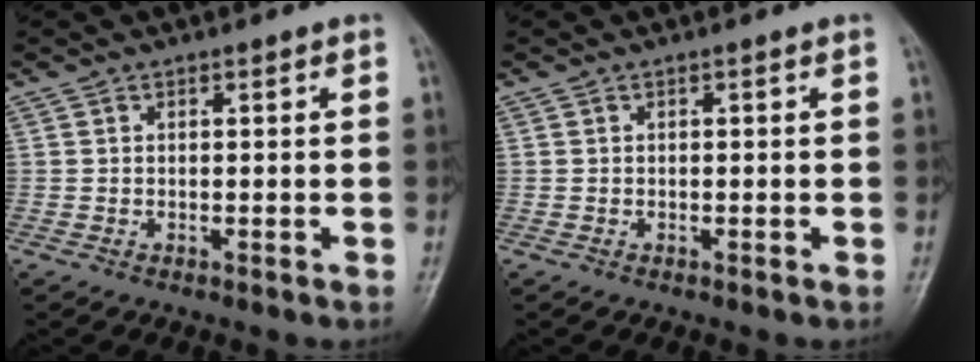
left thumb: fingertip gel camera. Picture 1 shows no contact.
{"total": 0.0}